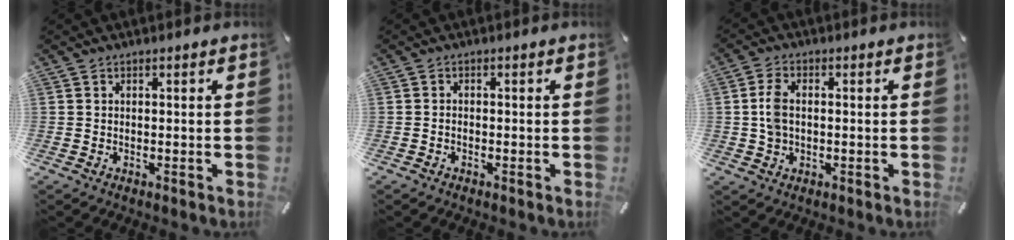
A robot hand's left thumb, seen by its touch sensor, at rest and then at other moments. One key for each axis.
{"total": 1.0, "fx": -0.8, "fy": 0.5, "fz": 0.3, "tx": -0.008, "ty": 0.002, "tz": -0.016}
{"total": 5.1, "fx": 0.2, "fy": 3.6, "fz": 3.6, "tx": -0.085, "ty": 0.007, "tz": 0.000}